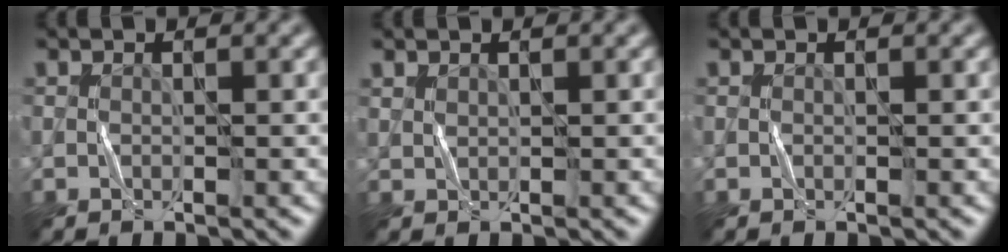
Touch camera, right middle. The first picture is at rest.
{"total": 0.8, "force": [0.7, 0.3, 0.2], "torque": [-0.010, 0.000, 0.019]}
{"total": 0.0}